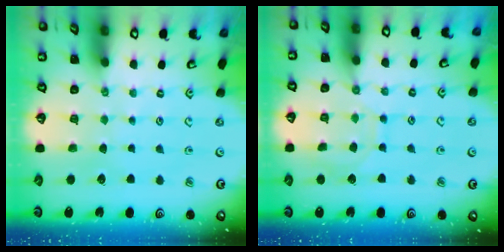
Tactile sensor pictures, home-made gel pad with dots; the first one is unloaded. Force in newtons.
{"total": 7.7, "press": 7.6, "slide": 0.7}